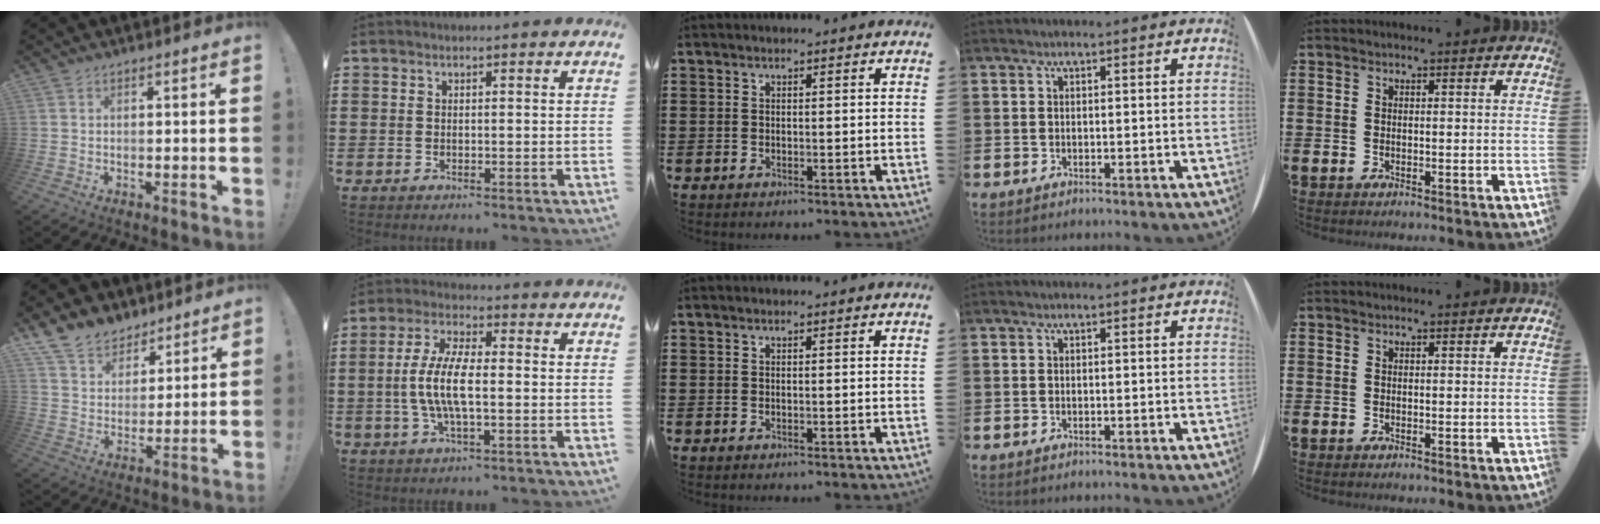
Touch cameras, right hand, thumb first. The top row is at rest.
{"thumb": {"total": 10.8, "force": [8.4, 6.5, 1.9], "torque": [-0.045, -0.064, 0.169]}, "index": {"total": 8.0, "force": [-1.1, 2.6, 7.5], "torque": [-0.172, -0.010, -0.030]}}